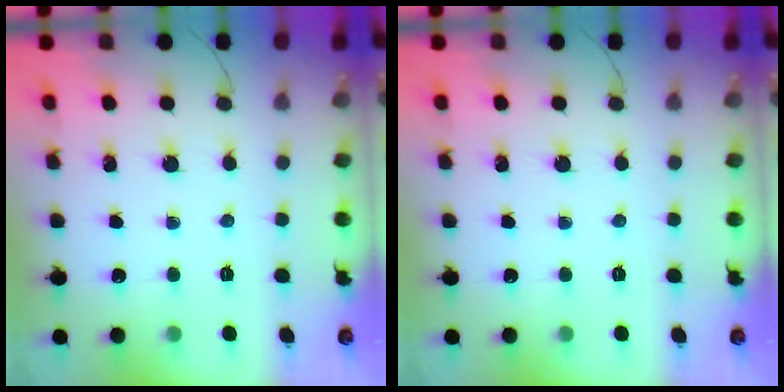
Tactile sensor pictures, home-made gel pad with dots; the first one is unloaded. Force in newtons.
{"total": 0.0}